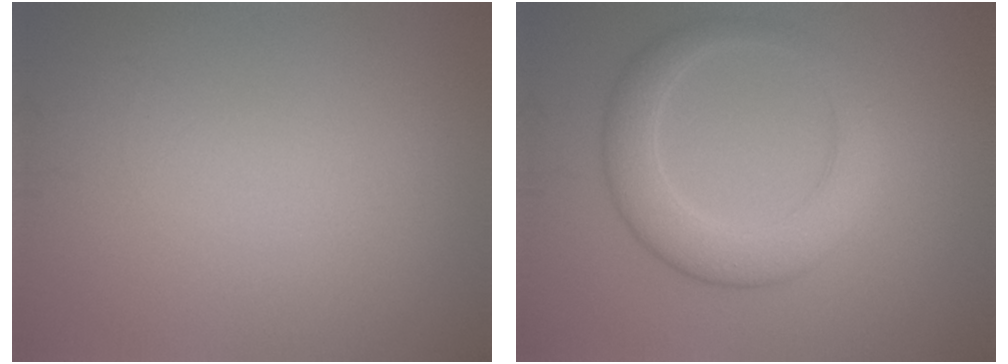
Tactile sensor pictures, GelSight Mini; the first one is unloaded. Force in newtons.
{"total": 5.0, "press": 5.0, "slide": 0.3}